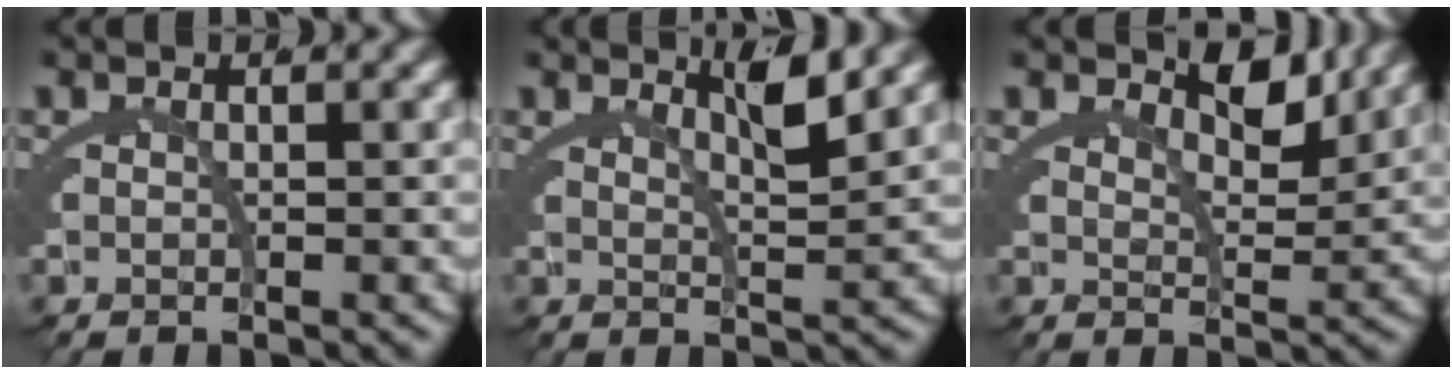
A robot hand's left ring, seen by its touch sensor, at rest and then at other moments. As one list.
[{"total": 2.5, "force": [1.8, -1.2, 1.2], "torque": [-0.020, -0.007, 0.042]}, {"total": 3.5, "force": [2.7, 1.1, 1.9], "torque": [-0.030, -0.012, 0.054]}]